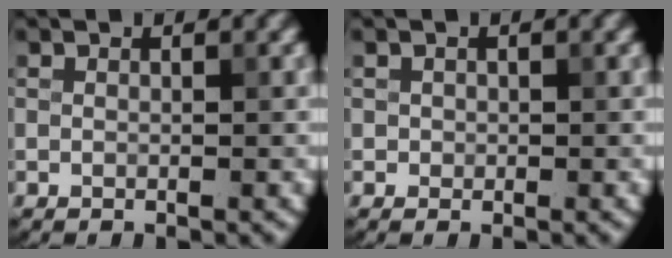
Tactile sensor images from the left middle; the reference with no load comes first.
{"total": 0.6, "force": [0.0, 0.6, 0.1], "torque": [0.006, -0.003, 0.000]}